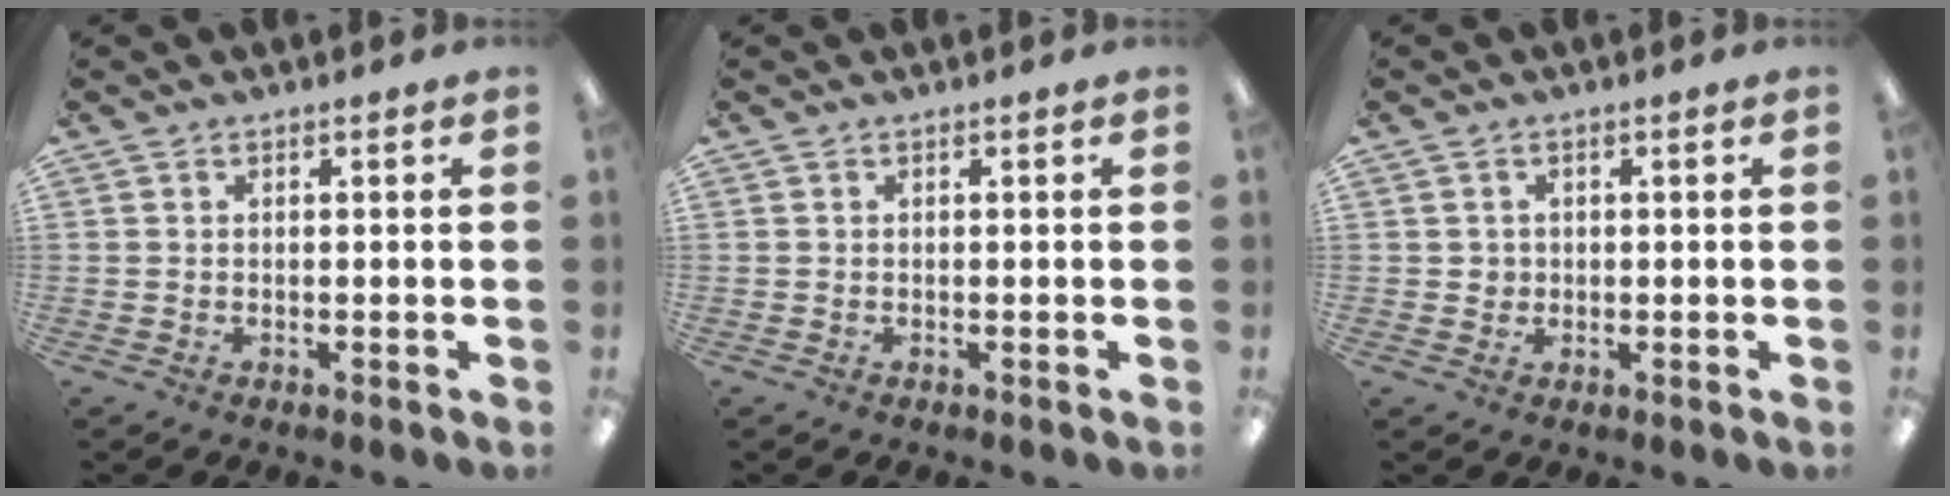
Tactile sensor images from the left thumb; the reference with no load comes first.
{"total": 0.0}
{"total": 2.0, "force": [0.7, 1.7, 0.7], "torque": [-0.016, 0.005, 0.011]}